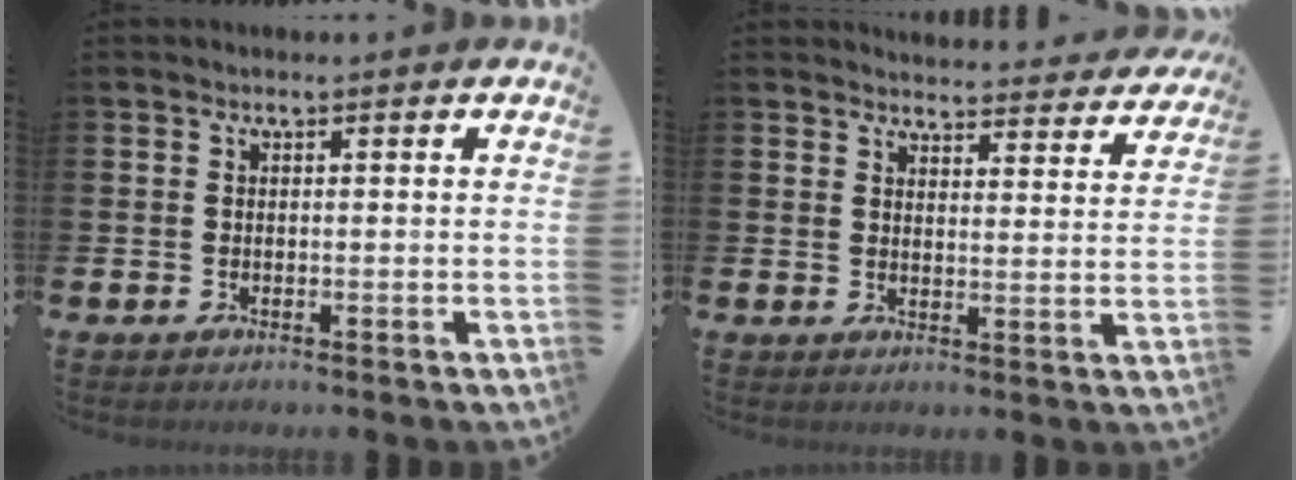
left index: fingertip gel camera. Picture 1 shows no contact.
{"total": 4.2, "force": [4.1, 0.5, 0.0], "torque": [-0.002, -0.034, 0.071]}